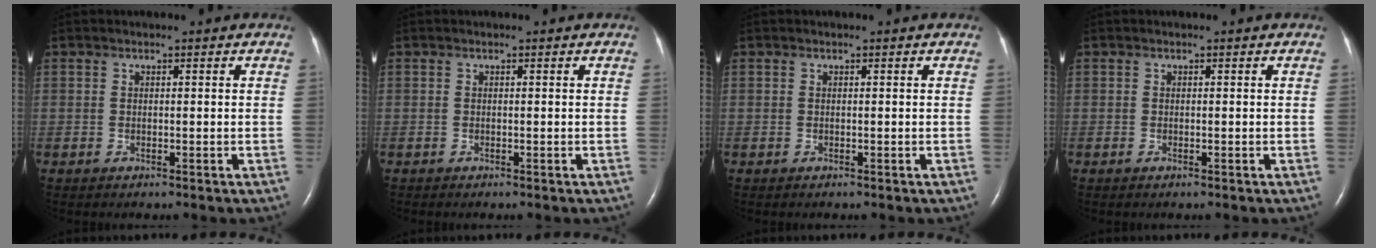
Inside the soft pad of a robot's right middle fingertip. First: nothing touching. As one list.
[{"total": 0.0}, {"total": 0.0}, {"total": 0.0}]